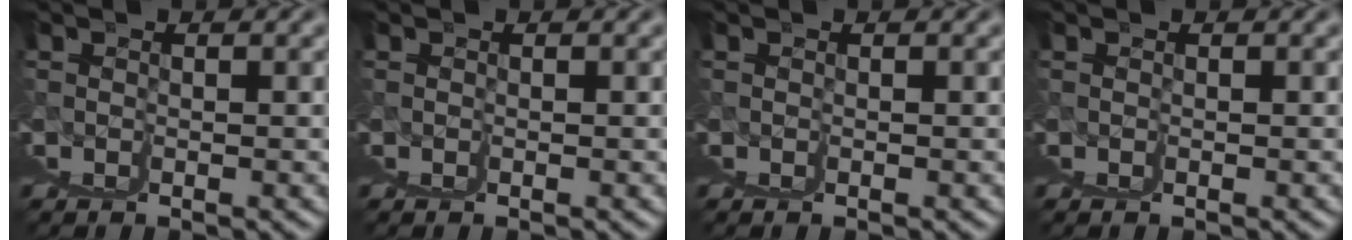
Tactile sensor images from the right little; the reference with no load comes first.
{"total": 0.0}
{"total": 0.0}
{"total": 0.0}